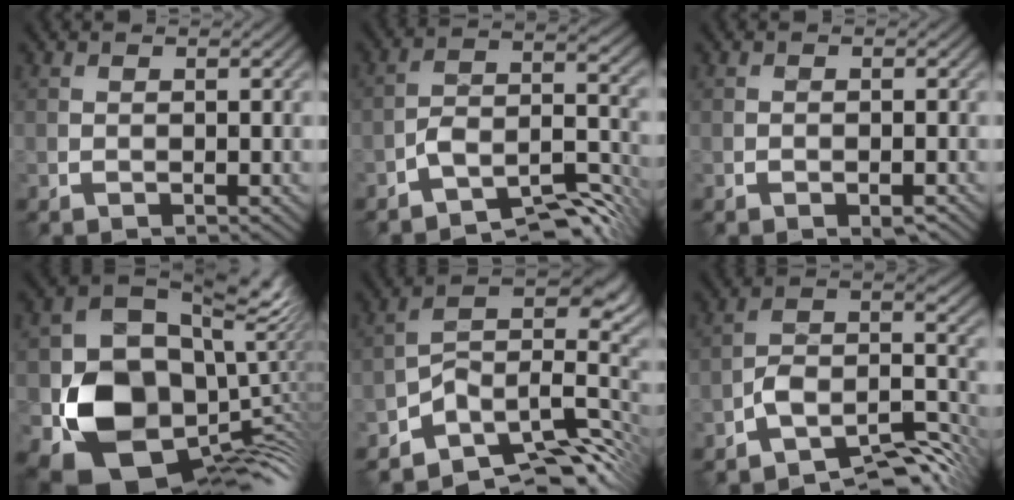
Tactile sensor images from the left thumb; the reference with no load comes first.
{"total": 8.6, "force": [-6.6, 2.5, 4.8], "torque": [-0.075, 0.003, -0.126]}
{"total": 1.7, "force": [-1.1, 0.6, 1.2], "torque": [-0.016, -0.001, -0.016]}
{"total": 15.6, "force": [-2.1, 12.3, 9.3], "torque": [-0.168, -0.041, -0.029]}
{"total": 10.8, "force": [-6.9, 5.1, 6.5], "torque": [-0.098, -0.001, -0.116]}
{"total": 9.3, "force": [-6.7, 3.2, 5.5], "torque": [-0.083, -0.001, -0.134]}